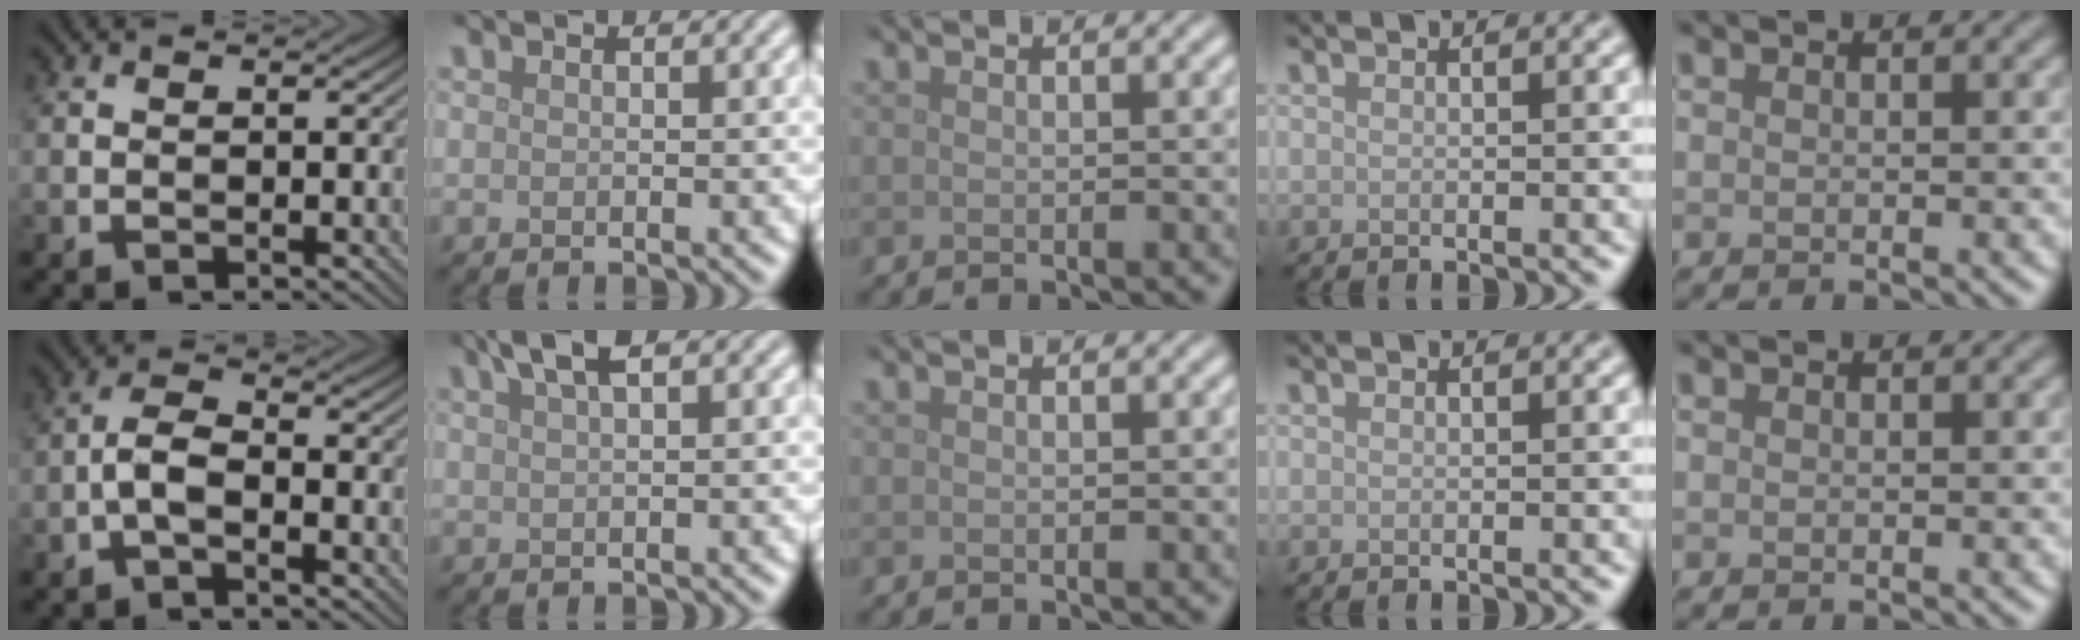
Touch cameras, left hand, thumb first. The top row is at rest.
{"thumb": {"total": 3.6, "force": [-1.7, 1.3, 2.9], "torque": [-0.060, 0.010, -0.044]}, "index": {"total": 2.7, "force": [1.7, 0.7, 2.0], "torque": [-0.028, 0.008, 0.028]}}